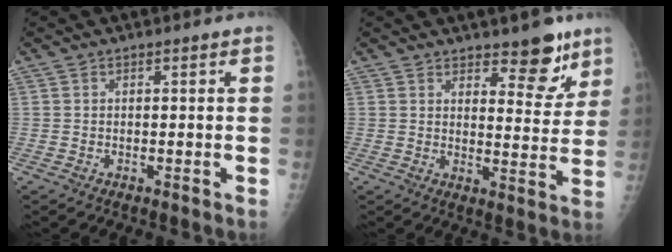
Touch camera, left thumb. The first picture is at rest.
{"total": 8.6, "force": [6.1, 3.6, 4.9], "torque": [-0.029, -0.042, 0.087]}